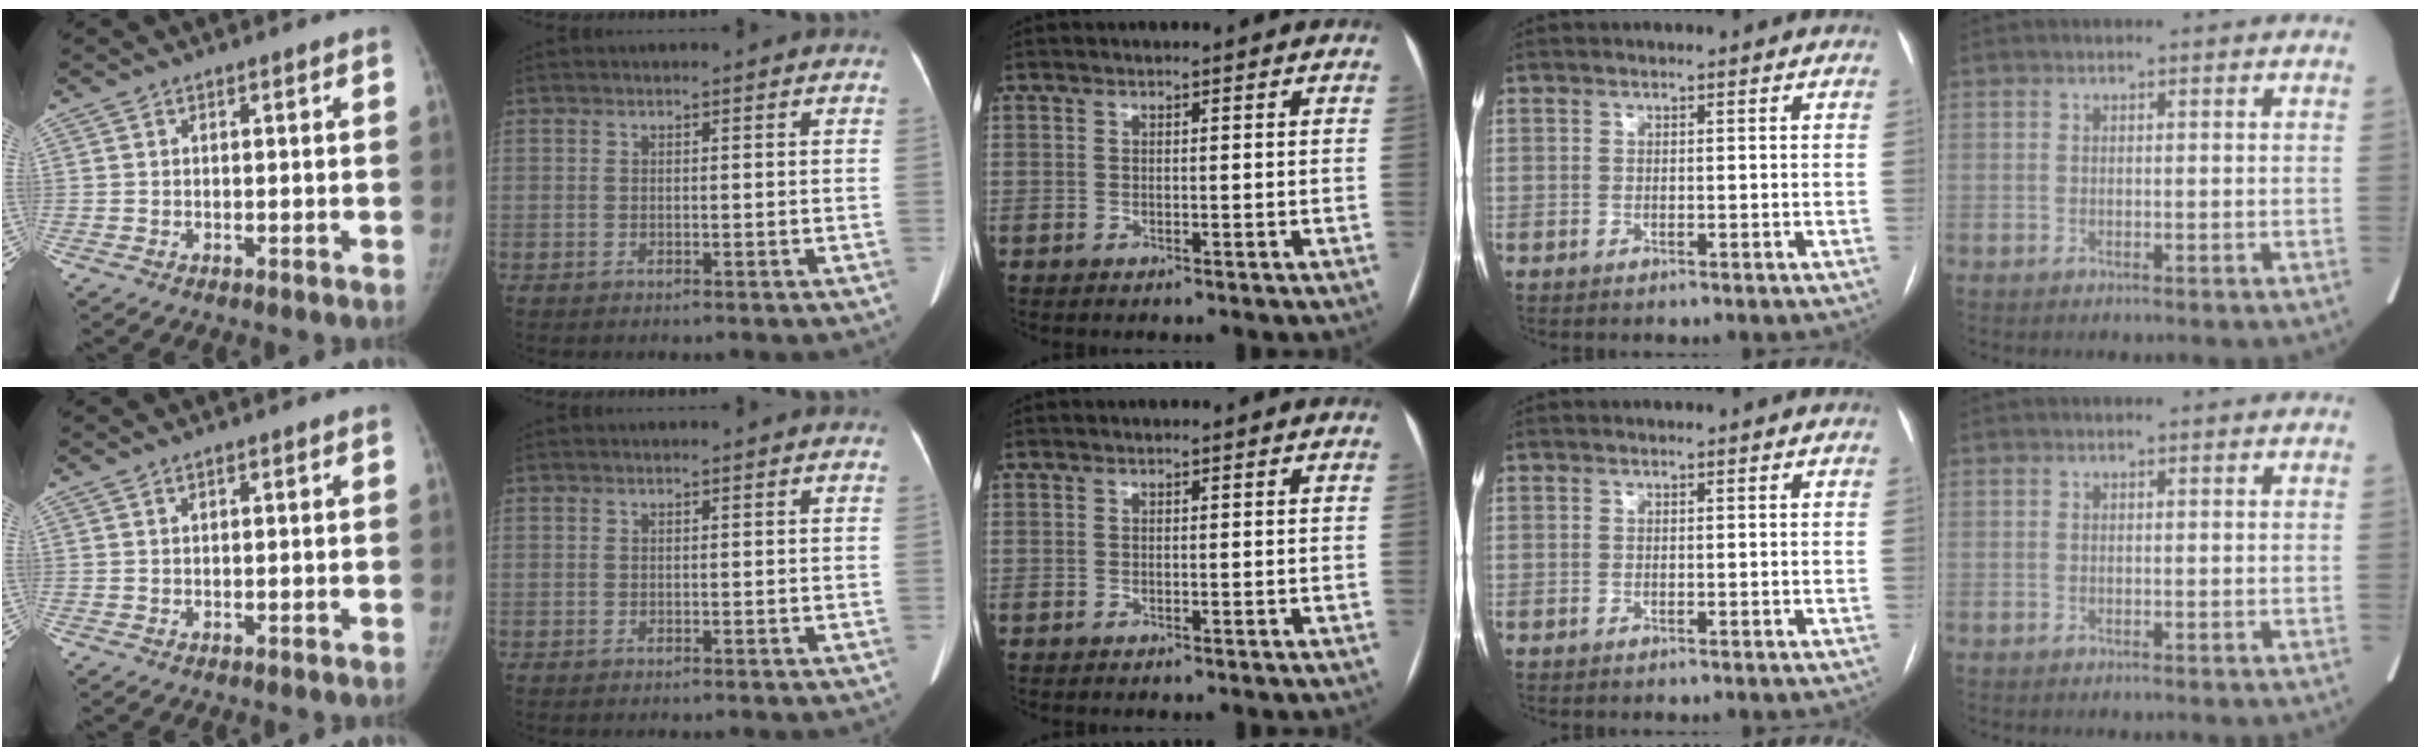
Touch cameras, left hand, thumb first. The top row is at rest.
{"thumb": {"total": 0.5, "force": [0.4, 0.1, 0.3], "torque": [-0.008, 0.001, 0.007]}}